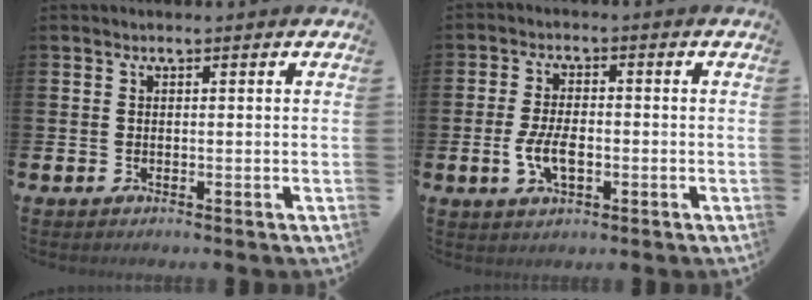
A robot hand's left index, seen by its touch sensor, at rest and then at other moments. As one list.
[{"total": 4.9, "force": [-0.9, 2.5, 4.1], "torque": [-0.078, 0.003, -0.017]}]